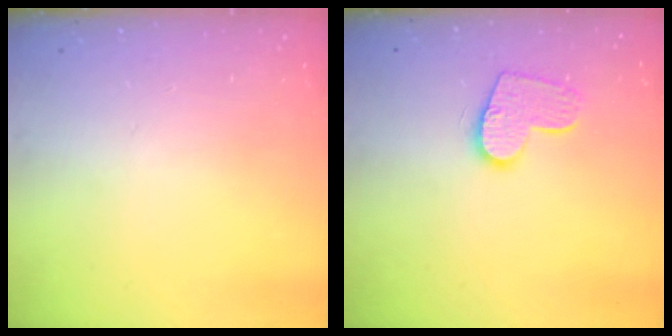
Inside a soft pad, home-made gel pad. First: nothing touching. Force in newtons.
{"total": 11.4, "press": 11.3, "slide": 0.6}